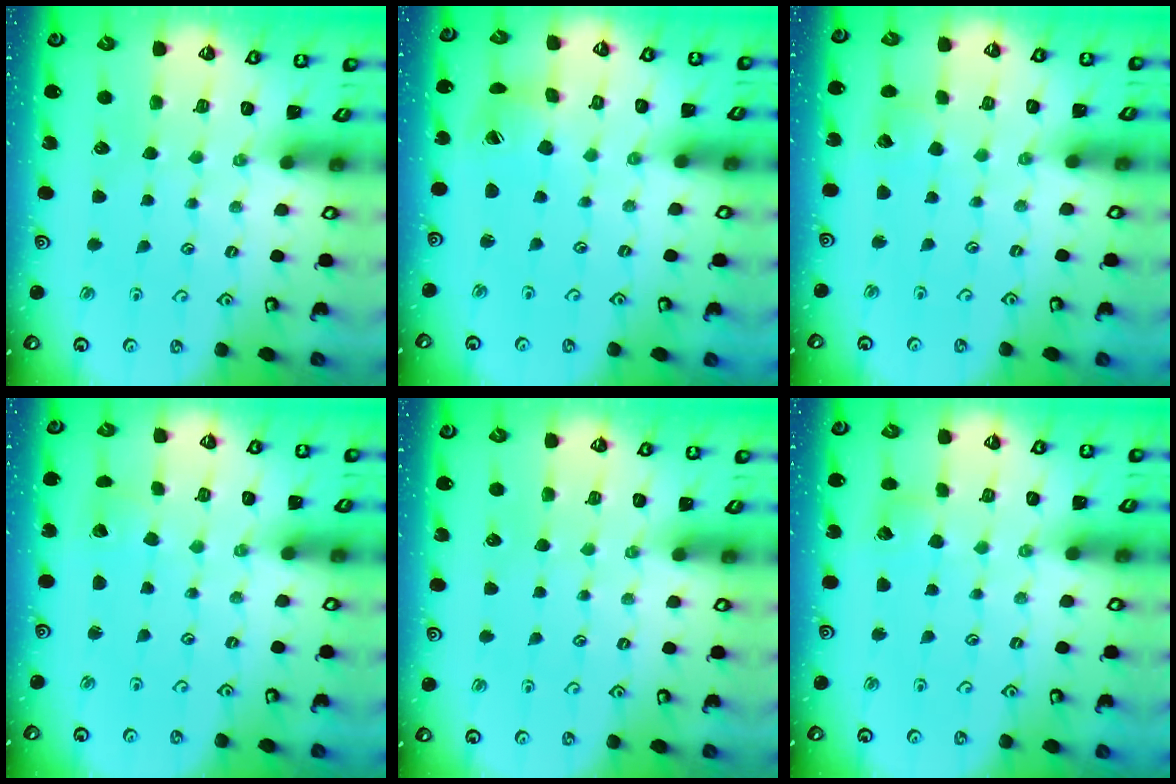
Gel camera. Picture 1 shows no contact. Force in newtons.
{"total": 6.1, "press": 6.0, "slide": 0.4}
{"total": 3.5, "press": 3.5, "slide": 0.5}
{"total": 1.4, "press": 1.3, "slide": 0.2}
{"total": 0.0}
{"total": 3.3, "press": 3.3, "slide": 0.3}